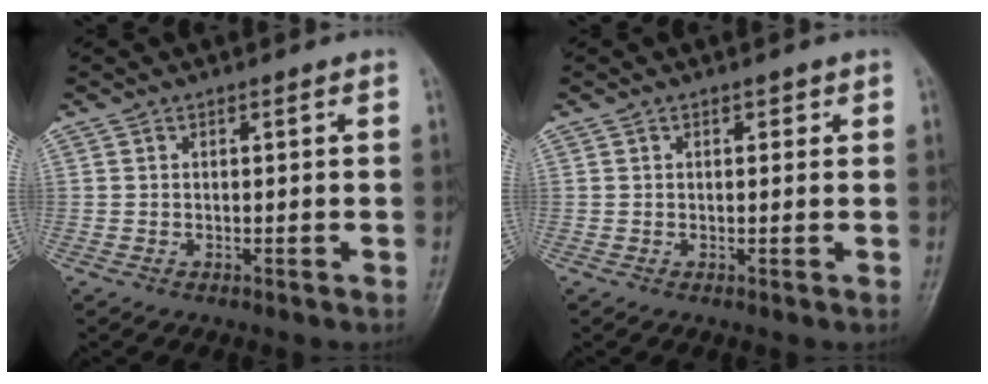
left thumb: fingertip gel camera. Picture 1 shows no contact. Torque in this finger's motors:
{"motor_torque": [-0.25, -0.05, -0.19, -0.05, -0.03]}